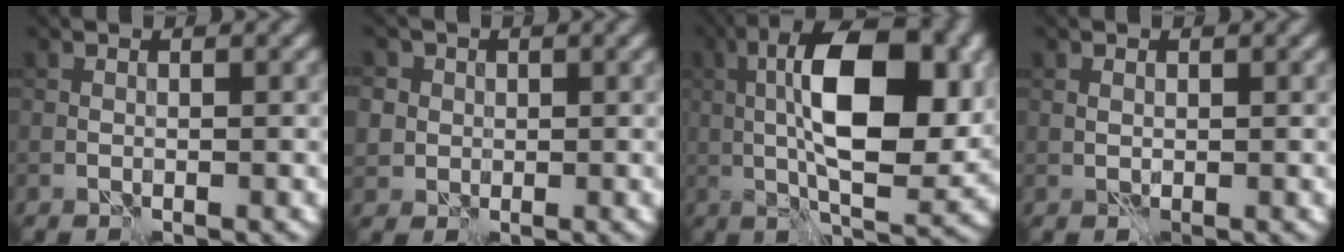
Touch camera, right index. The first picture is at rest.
{"total": 4.0, "force": [1.4, 3.5, 1.3], "torque": [-0.020, 0.015, 0.015]}
{"total": 11.9, "force": [1.4, 4.6, 10.9], "torque": [-0.176, 0.009, 0.022]}
{"total": 0.7, "force": [0.2, 0.6, 0.3], "torque": [-0.004, 0.003, 0.003]}